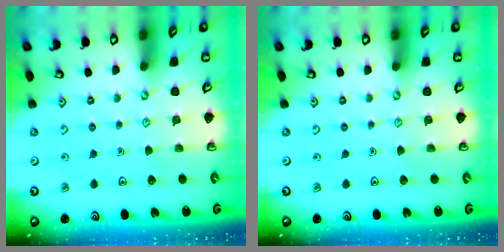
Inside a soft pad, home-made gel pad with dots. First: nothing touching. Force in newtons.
{"total": 0.0}